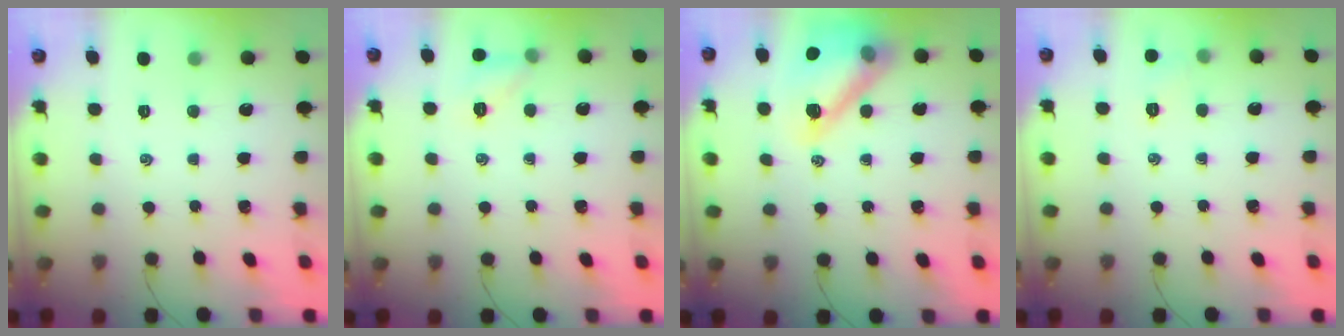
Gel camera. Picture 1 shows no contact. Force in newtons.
{"total": 7.4, "press": 7.2, "slide": 1.3}
{"total": 17.4, "press": 17.2, "slide": 2.4}
{"total": 4.7, "press": 4.5, "slide": 1.1}